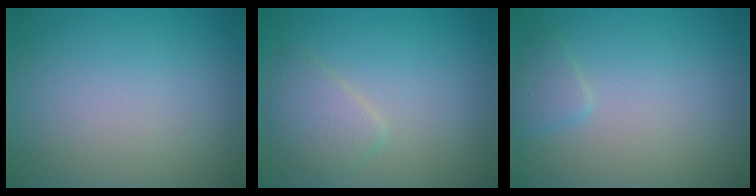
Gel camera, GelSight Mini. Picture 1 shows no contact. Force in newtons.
{"total": 2.4, "press": 2.4, "slide": 0.1}
{"total": 1.2, "press": 1.2, "slide": 0.1}